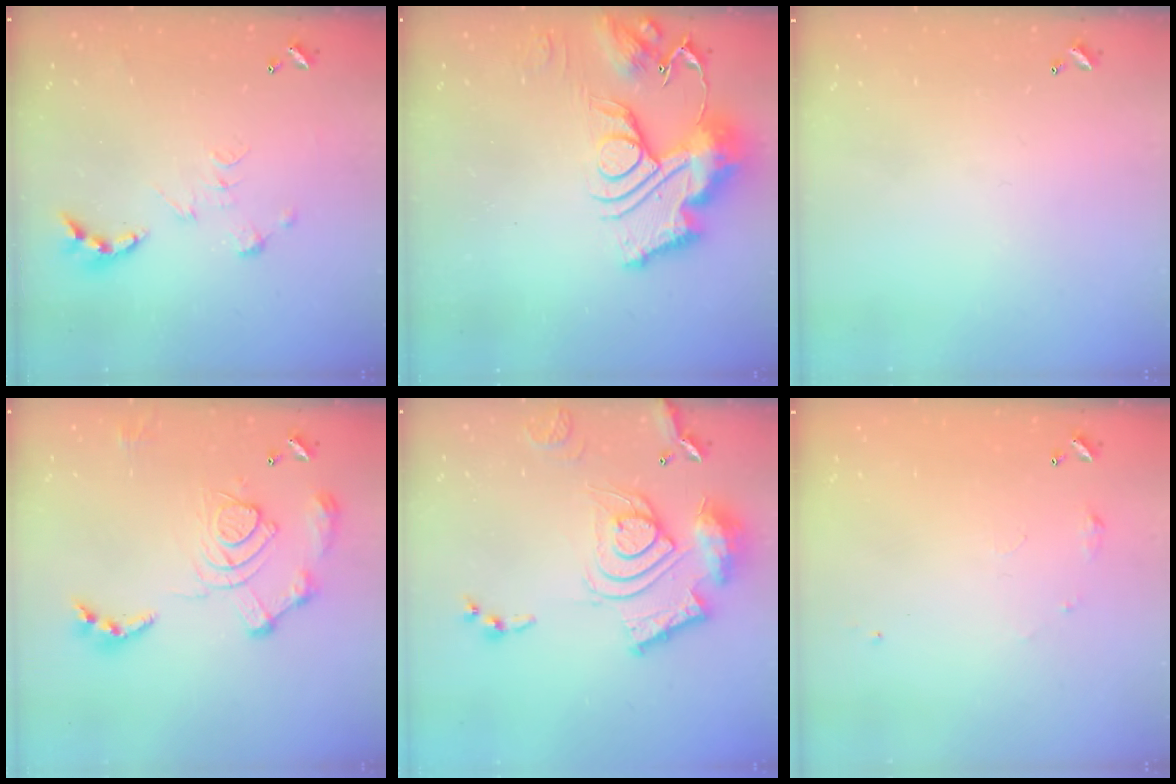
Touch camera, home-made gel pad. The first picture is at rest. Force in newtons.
{"total": 17.9, "press": 17.8, "slide": 1.9}
{"total": 0.0}
{"total": 15.6, "press": 15.5, "slide": 1.6}
{"total": 20.1, "press": 20.0, "slide": 1.9}
{"total": 5.9, "press": 5.9, "slide": 0.8}